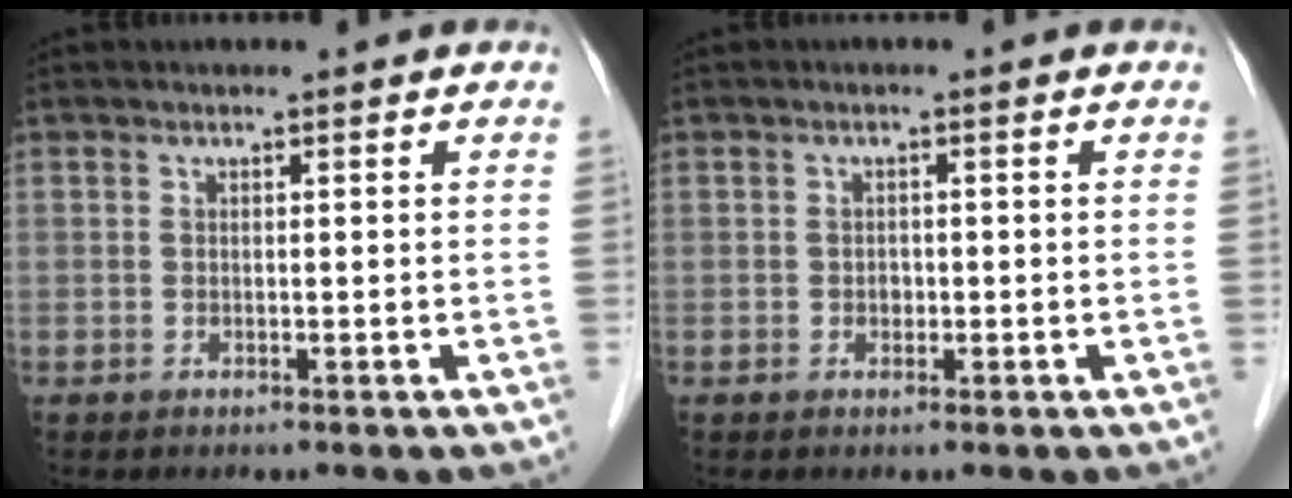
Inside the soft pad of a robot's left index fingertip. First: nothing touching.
{"total": 0.9, "force": [-0.1, 0.8, 0.5], "torque": [-0.003, 0.004, -0.001]}